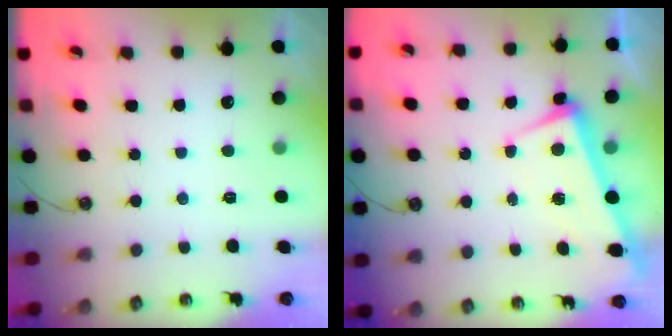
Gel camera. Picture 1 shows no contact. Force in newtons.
{"total": 4.1, "press": 4.0, "slide": 1.2}